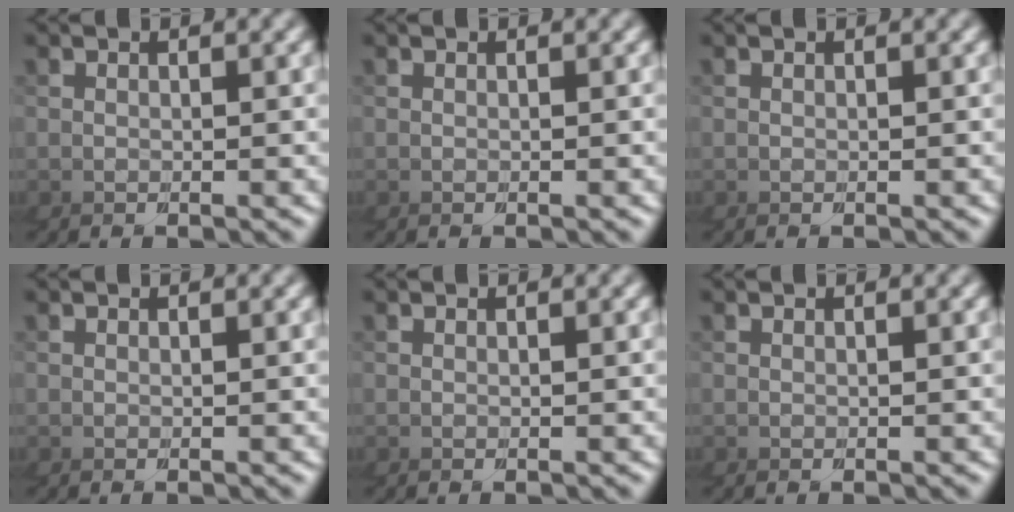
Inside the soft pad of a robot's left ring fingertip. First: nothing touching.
{"total": 0.0}
{"total": 0.0}
{"total": 0.0}
{"total": 0.0}
{"total": 0.0}